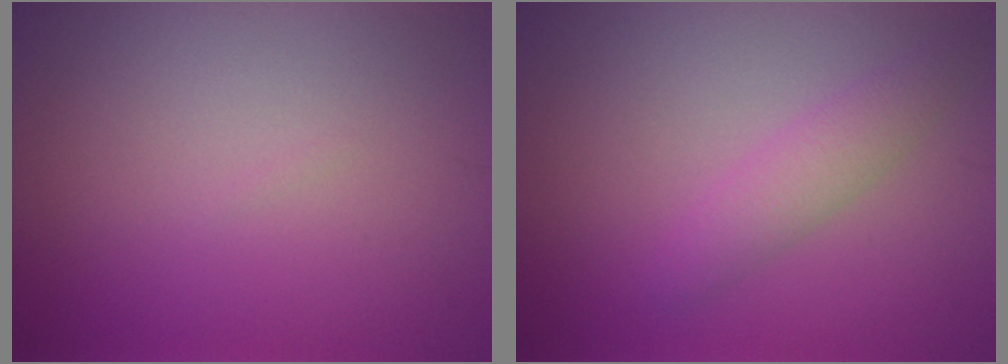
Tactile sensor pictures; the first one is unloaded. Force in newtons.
{"total": 2.3, "press": 2.3, "slide": 0.1}